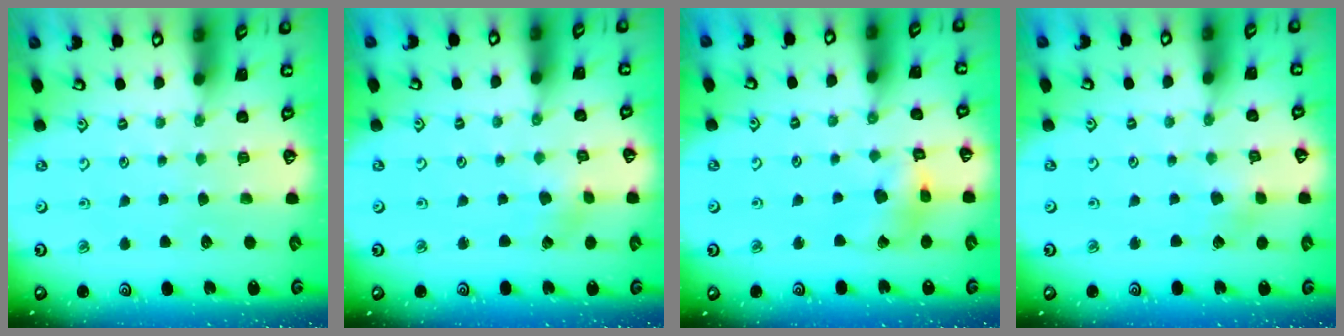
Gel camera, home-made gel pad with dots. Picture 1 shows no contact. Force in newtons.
{"total": 1.3, "press": 1.3, "slide": 0.2}
{"total": 7.8, "press": 7.7, "slide": 0.9}
{"total": 2.8, "press": 2.7, "slide": 0.6}